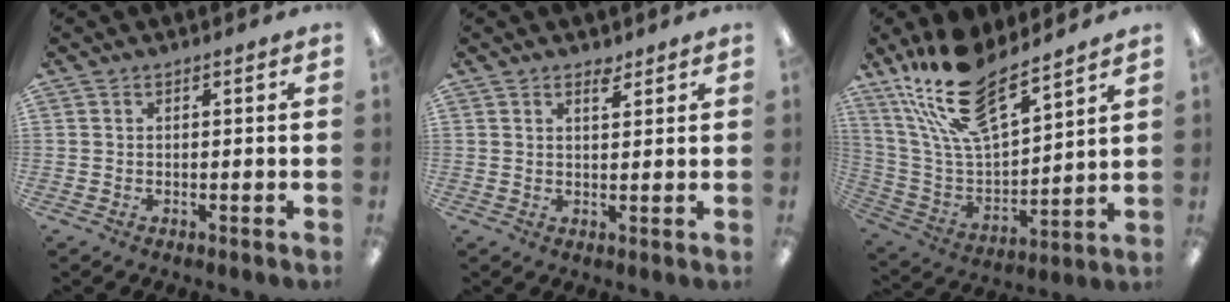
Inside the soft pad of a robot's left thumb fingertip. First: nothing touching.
{"total": 1.9, "force": [1.6, 0.8, 0.9], "torque": [-0.004, -0.008, 0.026]}
{"total": 19.6, "force": [15.1, 6.5, 10.6], "torque": [-0.215, -0.090, 0.271]}